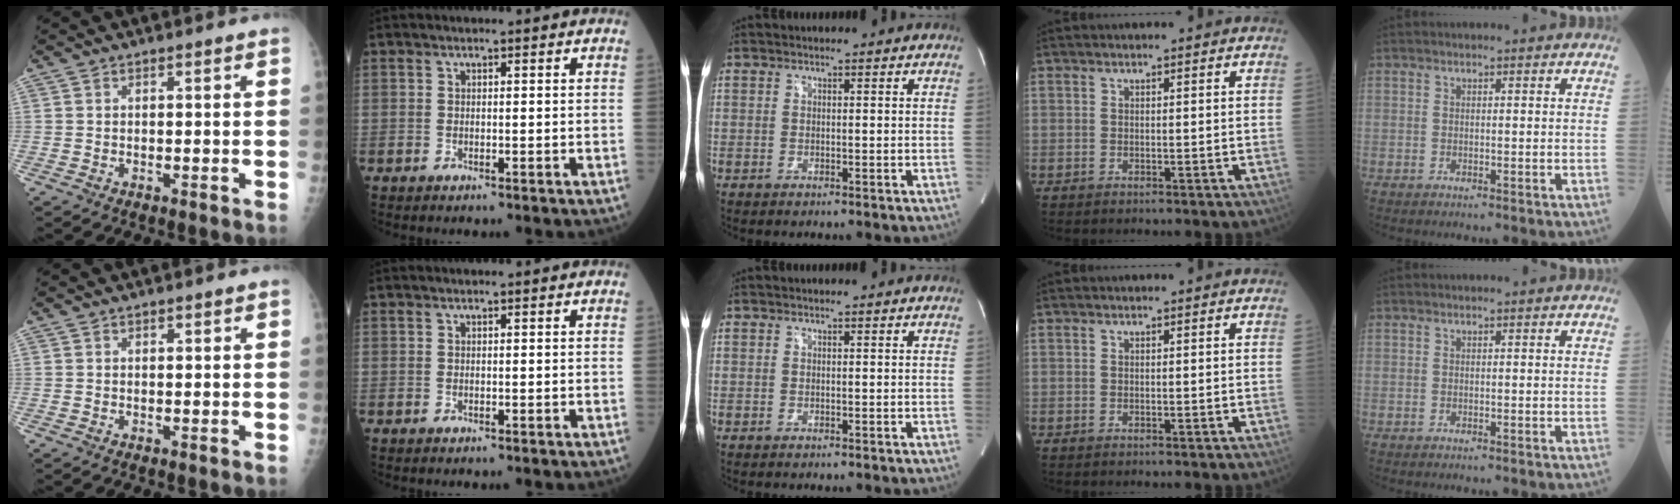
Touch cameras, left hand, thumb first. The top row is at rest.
{"thumb": {"total": 0.9, "force": [0.5, 0.5, 0.5], "torque": [-0.004, -0.002, 0.006]}}